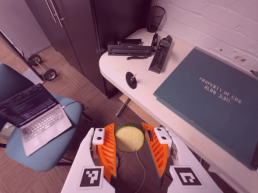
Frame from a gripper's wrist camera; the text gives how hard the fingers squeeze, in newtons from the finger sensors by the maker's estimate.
{"total": 10.3, "left": 10.5, "right": 10.1}